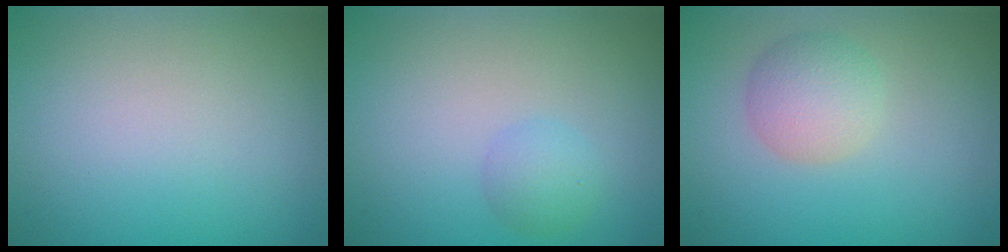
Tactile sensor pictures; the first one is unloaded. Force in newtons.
{"total": 1.8, "press": 1.7, "slide": 0.2}
{"total": 3.0, "press": 3.0, "slide": 0.1}